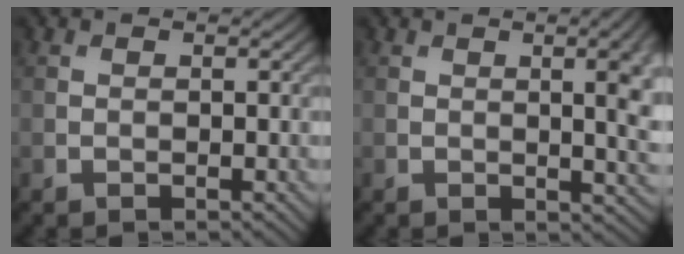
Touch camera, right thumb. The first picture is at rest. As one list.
[{"total": 7.7, "force": [0.8, 2.7, 7.2], "torque": [-0.075, 0.008, 0.010]}]